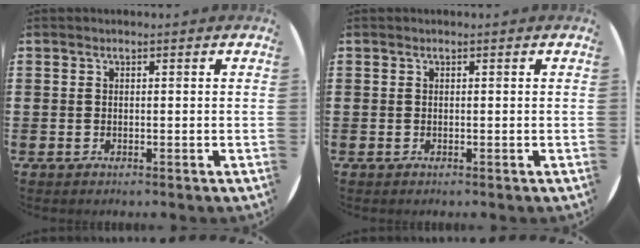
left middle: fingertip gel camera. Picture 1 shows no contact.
{"total": 0.0}